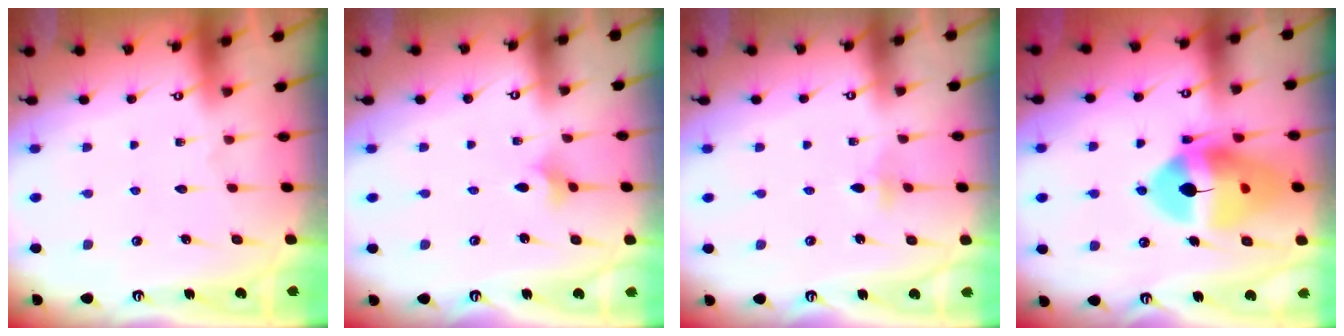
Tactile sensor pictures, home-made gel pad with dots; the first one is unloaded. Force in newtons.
{"total": 1.9, "press": 1.8, "slide": 0.6}
{"total": 2.8, "press": 2.7, "slide": 0.9}
{"total": 17.0, "press": 16.9, "slide": 2.2}